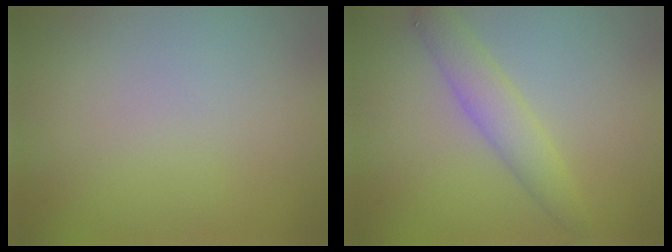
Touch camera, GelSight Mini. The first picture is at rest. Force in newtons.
{"total": 2.8, "press": 2.8, "slide": 0.1}